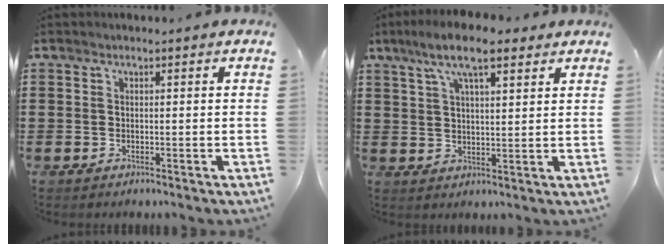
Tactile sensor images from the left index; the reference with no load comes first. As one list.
[{"total": 8.9, "force": [5.9, 2.5, 6.2], "torque": [-0.133, 0.005, 0.105]}]